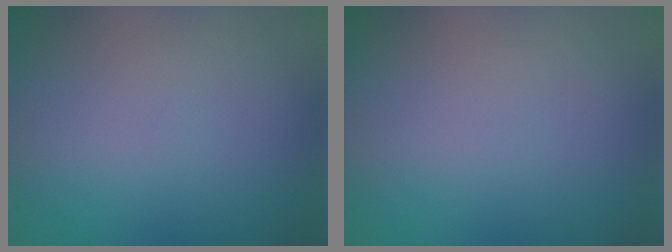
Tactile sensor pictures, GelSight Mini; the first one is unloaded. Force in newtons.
{"total": 0.0}